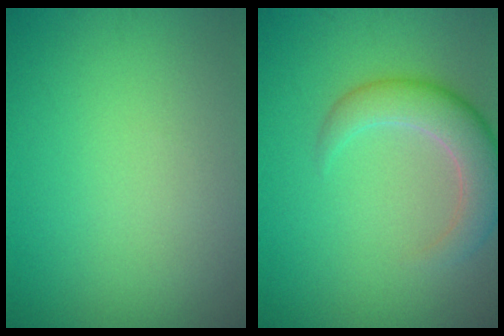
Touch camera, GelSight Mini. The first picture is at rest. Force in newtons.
{"total": 4.6, "press": 4.6, "slide": 0.5}